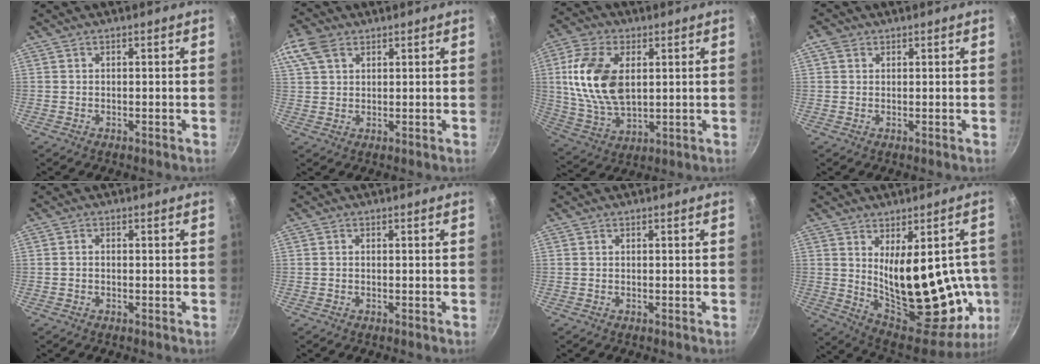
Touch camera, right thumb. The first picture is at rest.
{"total": 6.6, "force": [3.3, 4.3, 3.8], "torque": [-0.075, 0.008, 0.061]}
{"total": 15.9, "force": [2.9, 9.4, 12.4], "torque": [-0.227, -0.009, 0.060]}
{"total": 2.2, "force": [0.9, 1.7, 1.0], "torque": [-0.016, 0.000, 0.012]}
{"total": 0.9, "force": [-0.3, 0.6, 0.5], "torque": [-0.011, 0.005, -0.005]}
{"total": 0.0}
{"total": 0.0}
{"total": 23.8, "force": [0.1, 11.9, 20.6], "torque": [-0.241, -0.044, 0.037]}